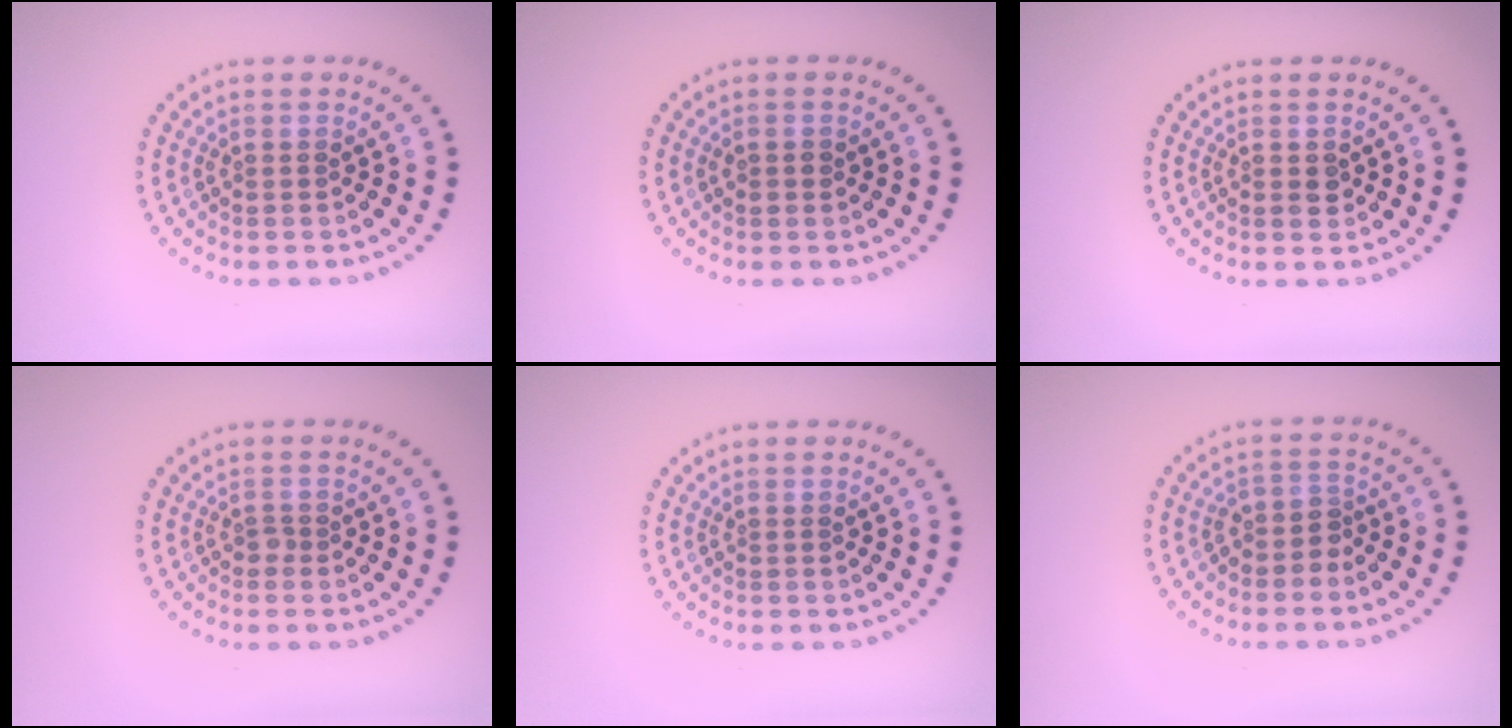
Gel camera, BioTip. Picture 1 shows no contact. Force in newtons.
{"total": 0.8, "press": 0.8, "slide": 0.1}
{"total": 1.2, "press": 1.1, "slide": 0.3}
{"total": 0.8, "press": 0.5, "slide": 0.6}
{"total": 0.0}
{"total": 1.9, "press": 1.5, "slide": 1.2}